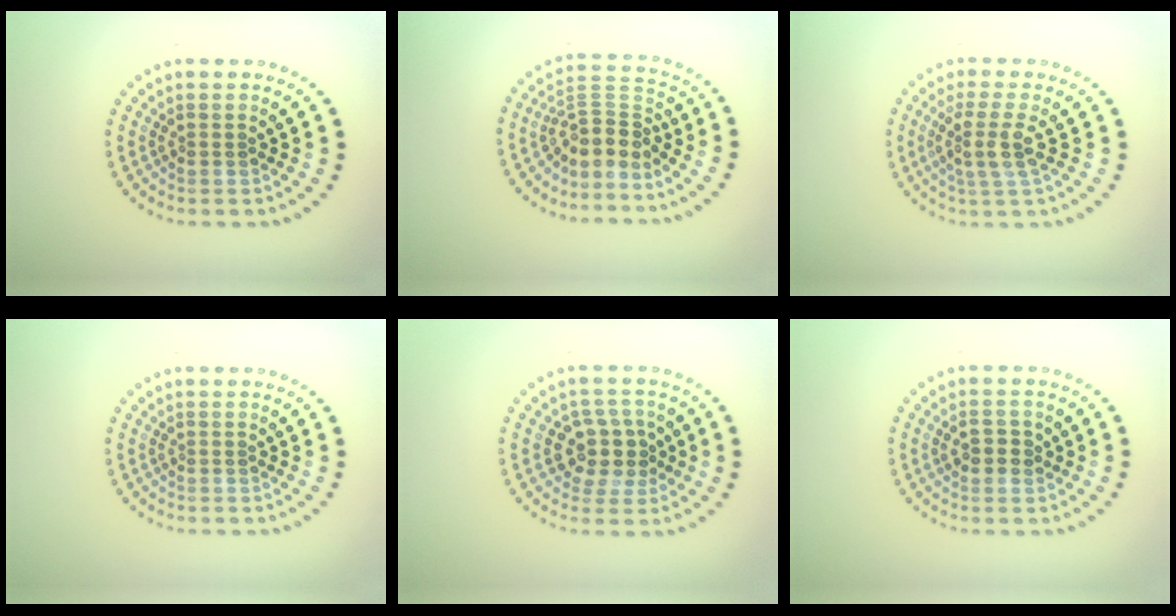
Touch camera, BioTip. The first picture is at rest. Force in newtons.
{"total": 3.5, "press": 2.6, "slide": 2.4}
{"total": 3.1, "press": 2.4, "slide": 1.9}
{"total": 0.0}
{"total": 4.0, "press": 3.7, "slide": 1.5}
{"total": 2.2, "press": 2.2, "slide": 0.1}